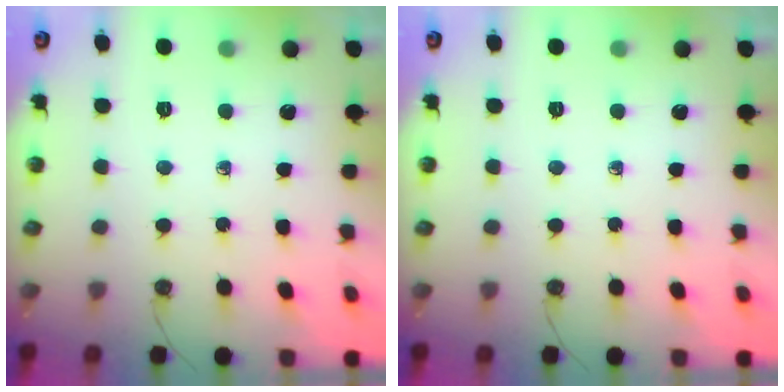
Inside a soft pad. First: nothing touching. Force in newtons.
{"total": 0.0}